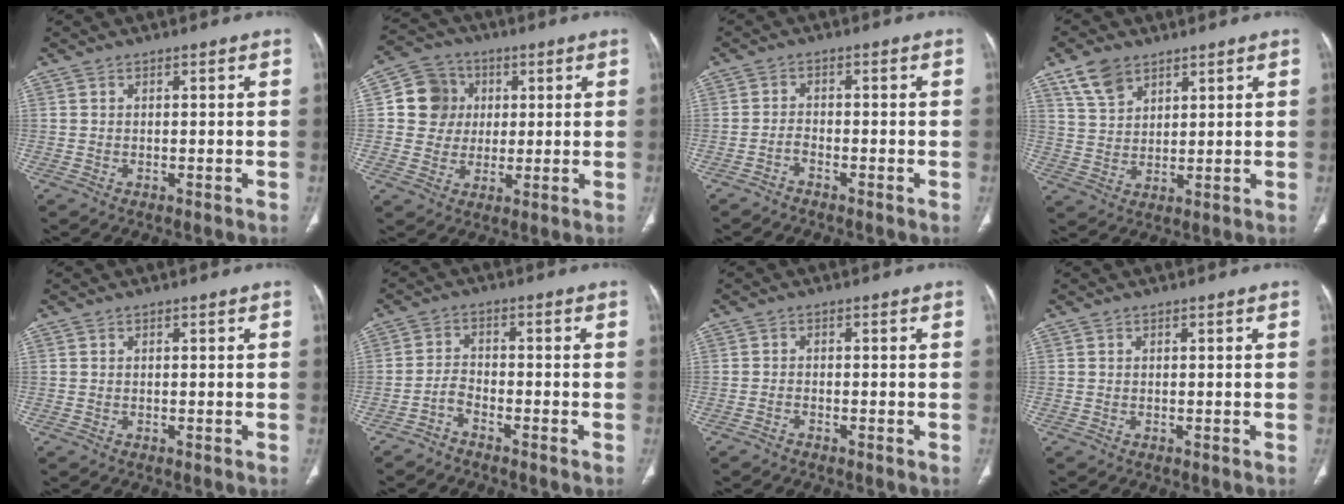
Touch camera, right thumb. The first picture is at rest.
{"total": 9.7, "force": [1.8, 9.0, 3.0], "torque": [-0.024, 0.003, 0.026]}
{"total": 1.7, "force": [-1.5, 0.4, 0.6], "torque": [-0.014, 0.015, -0.029]}
{"total": 7.1, "force": [4.7, 4.2, 3.3], "torque": [-0.050, -0.017, 0.098]}
{"total": 0.0}
{"total": 2.5, "force": [-2.2, 0.7, 1.0], "torque": [-0.021, 0.017, -0.046]}
{"total": 0.9, "force": [-0.8, 0.2, 0.2], "torque": [-0.008, 0.005, -0.016]}
{"total": 0.0}